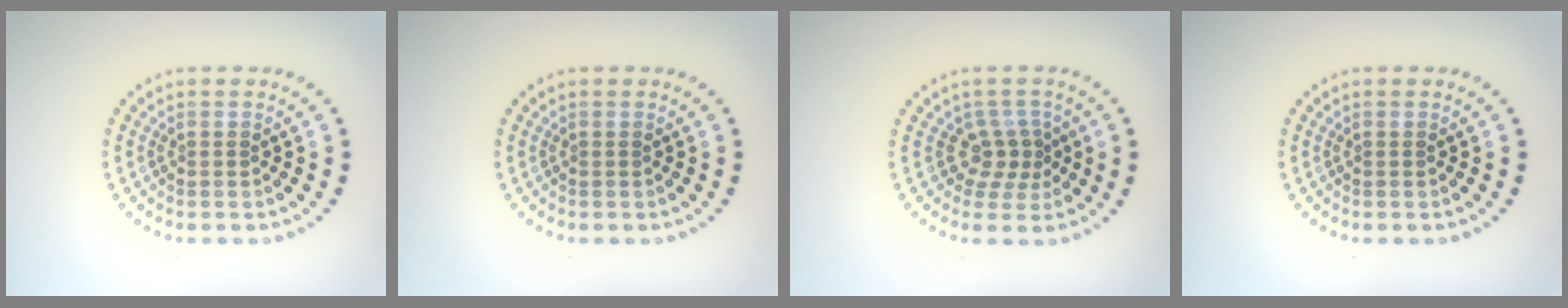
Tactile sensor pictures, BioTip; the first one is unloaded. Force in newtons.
{"total": 0.0}
{"total": 2.6, "press": 1.8, "slide": 1.8}
{"total": 0.0}